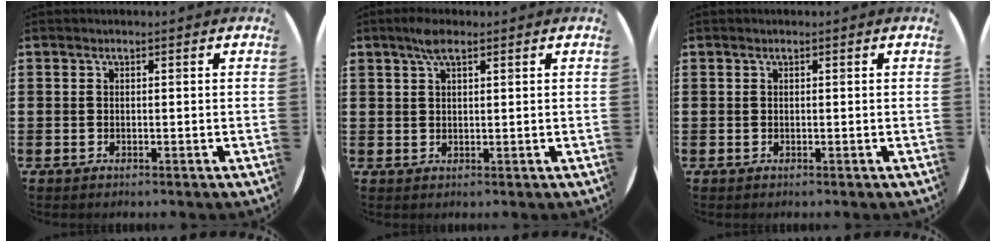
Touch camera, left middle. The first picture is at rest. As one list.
[{"total": 2.8, "force": [2.0, 0.9, 1.8], "torque": [-0.032, 0.003, 0.032]}, {"total": 0.0}]